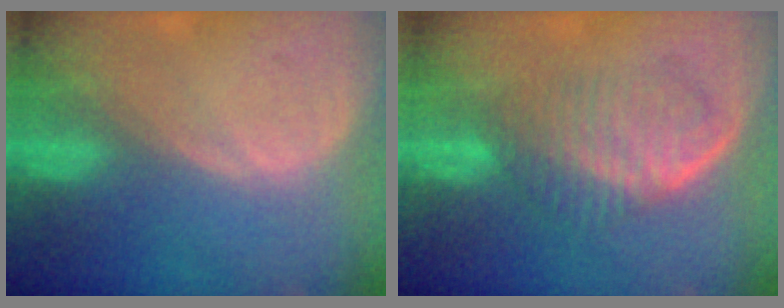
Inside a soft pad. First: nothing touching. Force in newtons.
{"total": 6.6, "press": 6.0, "slide": 2.7}